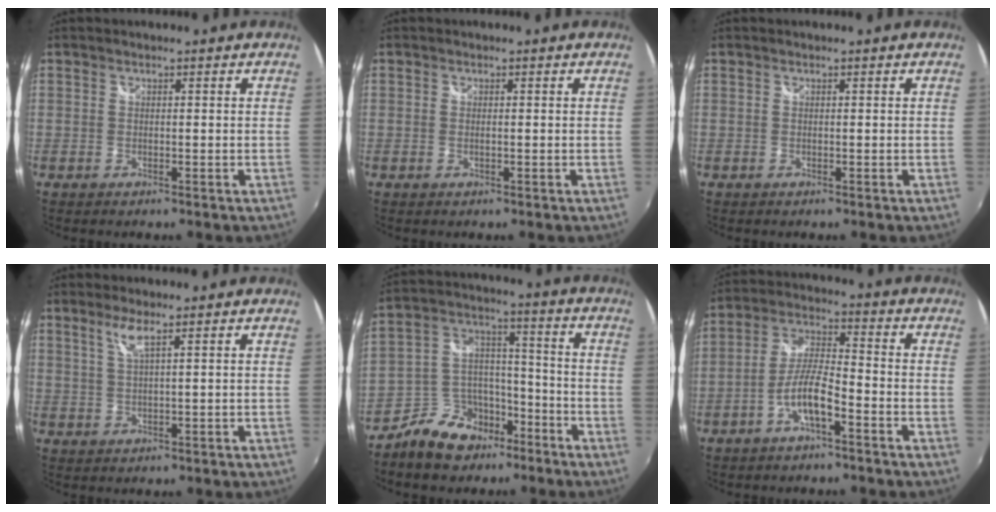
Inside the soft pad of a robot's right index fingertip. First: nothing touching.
{"total": 0.6, "force": [-0.1, 0.0, 0.6], "torque": [-0.011, 0.002, -0.002]}
{"total": 0.0}
{"total": 2.8, "force": [1.6, -0.3, 2.3], "torque": [-0.048, -0.003, 0.034]}
{"total": 11.5, "force": [-7.9, 7.1, 4.5], "torque": [-0.092, 0.044, -0.130]}
{"total": 7.2, "force": [-4.0, 1.4, 5.9], "torque": [-0.128, 0.010, -0.075]}